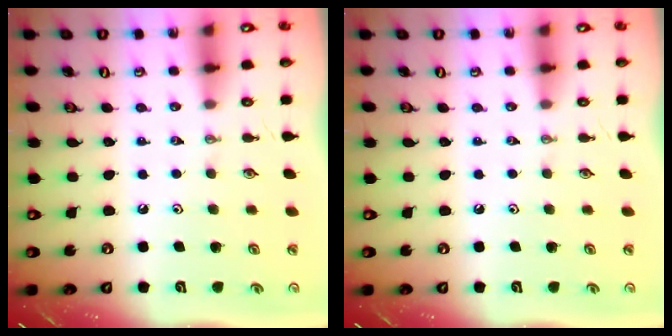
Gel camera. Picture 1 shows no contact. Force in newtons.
{"total": 0.0}